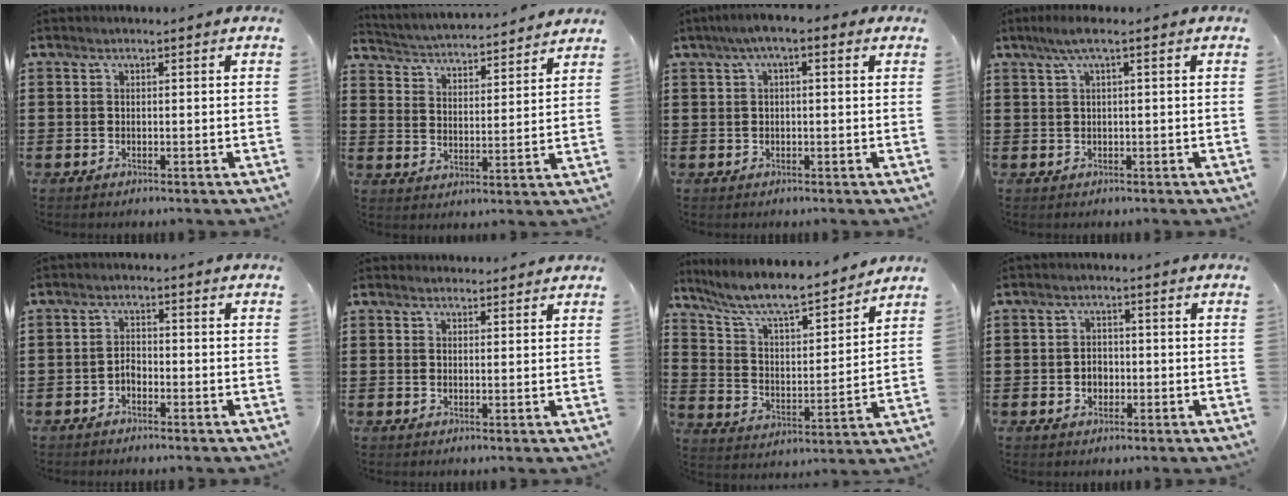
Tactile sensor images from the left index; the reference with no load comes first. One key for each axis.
{"total": 3.4, "fx": 3.4, "fy": -0.2, "fz": 0.0, "tx": -0.022, "ty": -0.033, "tz": 0.051}
{"total": 3.2, "fx": 0.6, "fy": 0.7, "fz": 3.0, "tx": -0.055, "ty": 0.007, "tz": 0.007}
{"total": 2.5, "fx": 0.7, "fy": 0.1, "fz": 2.4, "tx": -0.052, "ty": -0.003, "tz": 0.009}
{"total": 1.8, "fx": -1.3, "fy": 0.9, "fz": 0.7, "tx": -0.020, "ty": 0.005, "tz": -0.028}
{"total": 1.7, "fx": 1.6, "fy": 0.4, "fz": 0.0, "tx": -0.004, "ty": 0.003, "tz": 0.032}
{"total": 8.0, "fx": 6.9, "fy": 0.9, "fz": 4.0, "tx": -0.105, "ty": -0.045, "tz": 0.113}
{"total": 2.0, "fx": -0.5, "fy": 1.7, "fz": 1.1, "tx": -0.024, "ty": 0.003, "tz": -0.012}